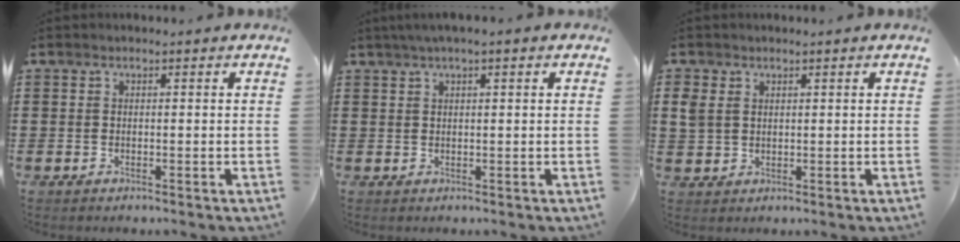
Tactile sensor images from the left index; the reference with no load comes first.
{"total": 1.8, "force": [1.0, 0.1, 1.5], "torque": [-0.029, 0.002, 0.018]}
{"total": 2.5, "force": [1.1, 1.9, 1.1], "torque": [-0.036, 0.006, 0.019]}